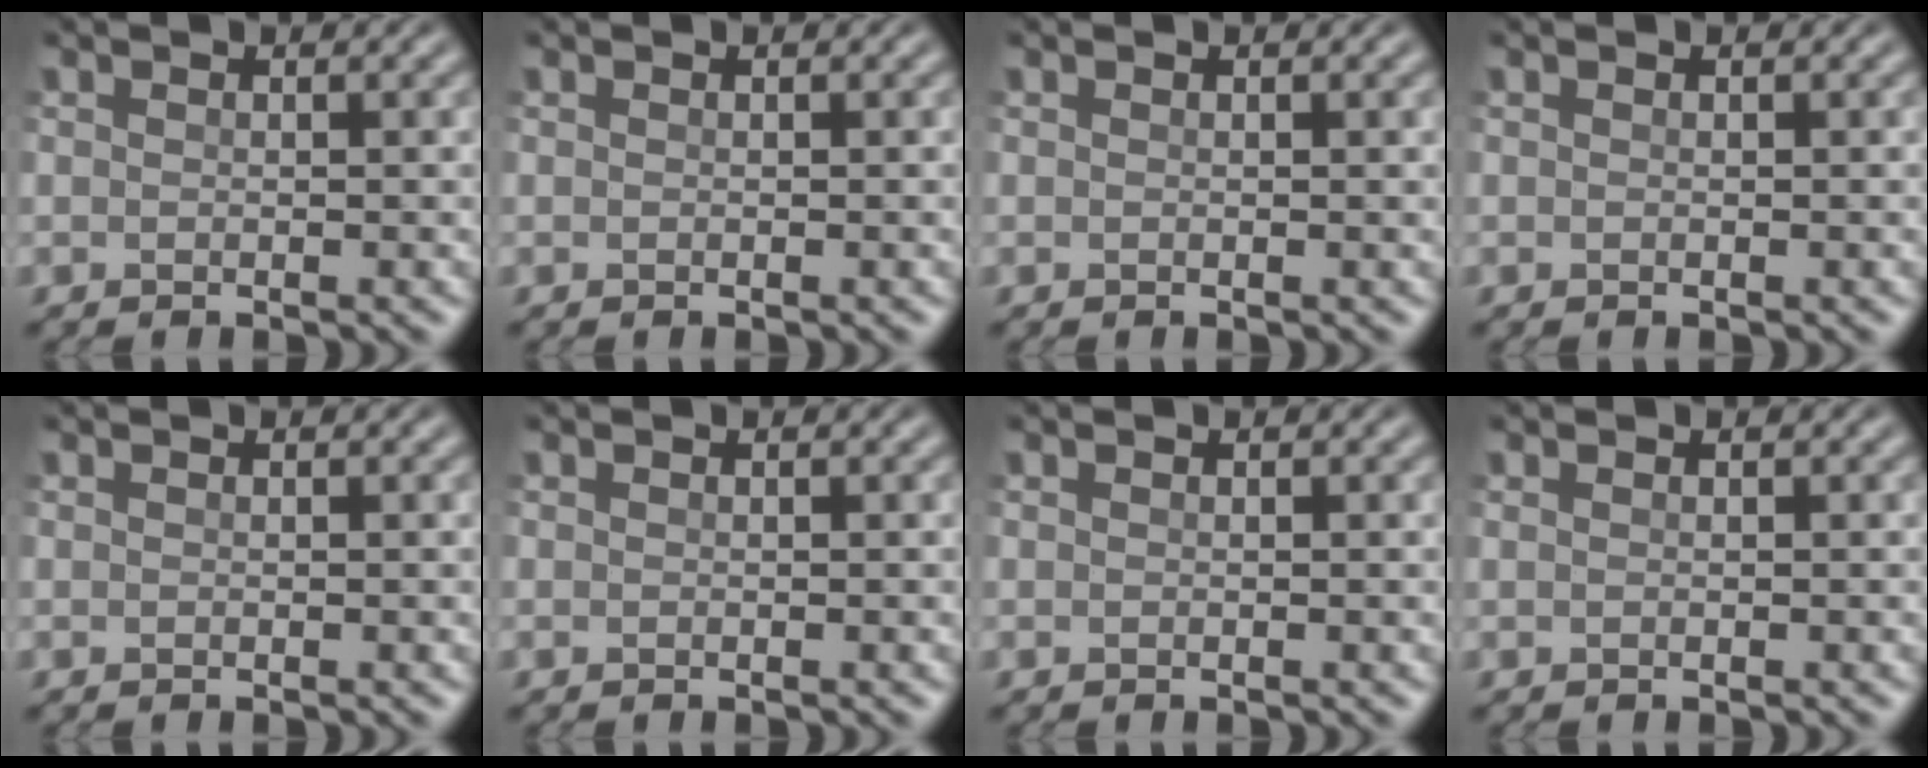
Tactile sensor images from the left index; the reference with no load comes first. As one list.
[{"total": 0.0}, {"total": 0.5, "force": [0.2, 0.1, 0.5], "torque": [-0.003, 0.004, 0.003]}, {"total": 0.0}, {"total": 0.0}, {"total": 0.0}, {"total": 0.0}, {"total": 0.0}]